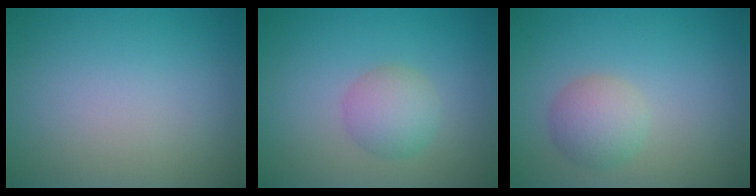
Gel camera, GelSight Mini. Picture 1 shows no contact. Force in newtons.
{"total": 2.8, "press": 2.8, "slide": 0.1}
{"total": 2.7, "press": 2.7, "slide": 0.2}